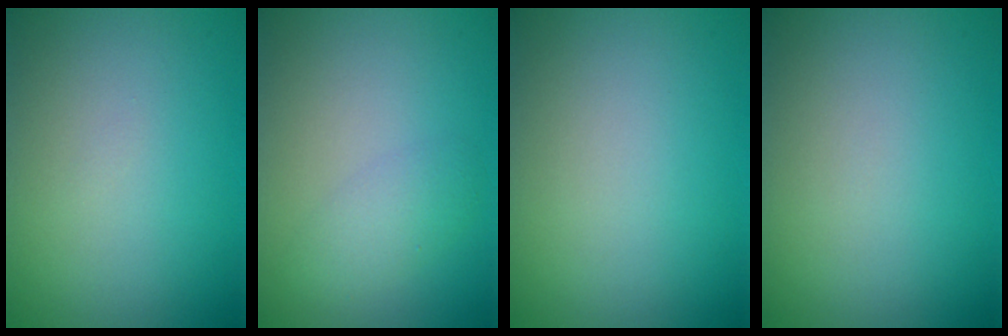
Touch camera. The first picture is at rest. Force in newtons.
{"total": 2.1, "press": 2.1, "slide": 0.1}
{"total": 0.0}
{"total": 0.0}